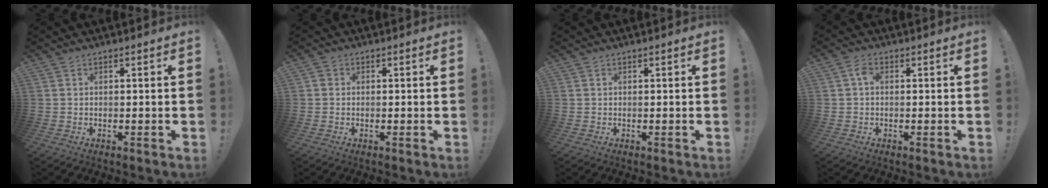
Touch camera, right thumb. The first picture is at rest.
{"total": 1.2, "force": [-0.3, 1.2, 0.2], "torque": [-0.006, 0.006, -0.005]}
{"total": 0.0}
{"total": 2.5, "force": [0.5, 1.6, 1.8], "torque": [-0.031, 0.006, 0.007]}